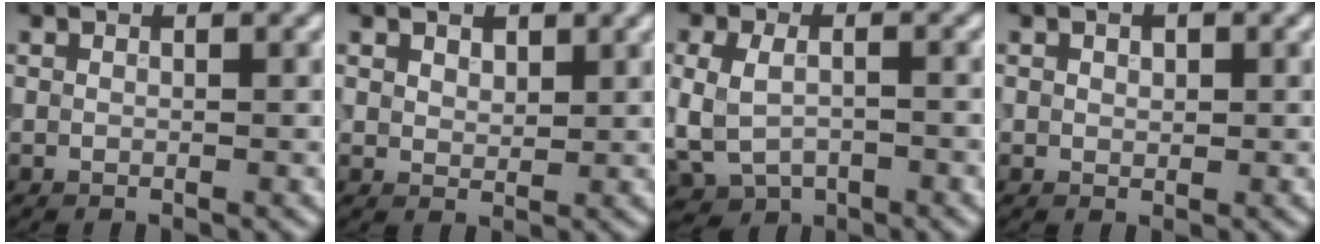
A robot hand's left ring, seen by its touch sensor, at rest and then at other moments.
{"total": 1.6, "force": [1.1, 1.0, 0.5], "torque": [-0.012, 0.000, 0.017]}
{"total": 4.7, "force": [-0.8, 3.4, 3.2], "torque": [-0.067, -0.013, -0.003]}
{"total": 0.9, "force": [0.3, 0.7, 0.5], "torque": [-0.006, -0.001, 0.004]}